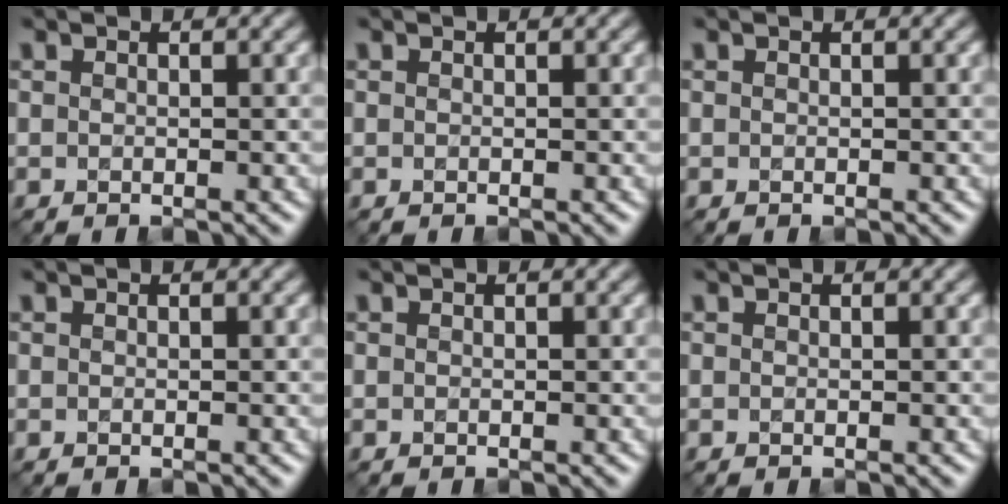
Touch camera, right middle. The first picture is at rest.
{"total": 0.0}
{"total": 0.0}
{"total": 0.0}
{"total": 0.0}
{"total": 0.0}